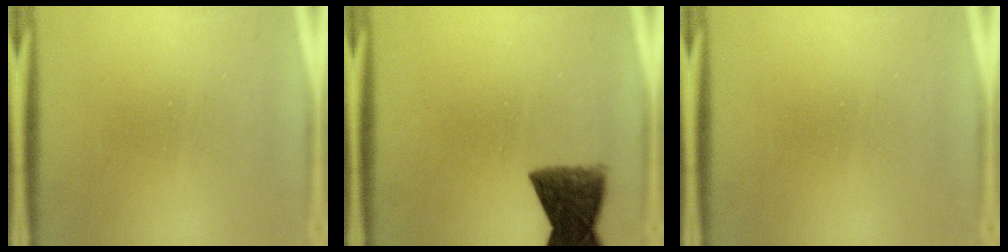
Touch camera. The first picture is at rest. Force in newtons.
{"total": 9.1}
{"total": 0.0}